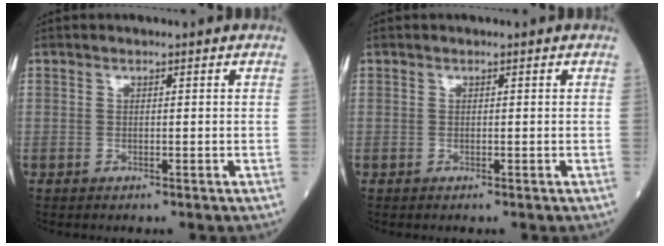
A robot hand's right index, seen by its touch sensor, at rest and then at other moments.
{"total": 0.0}